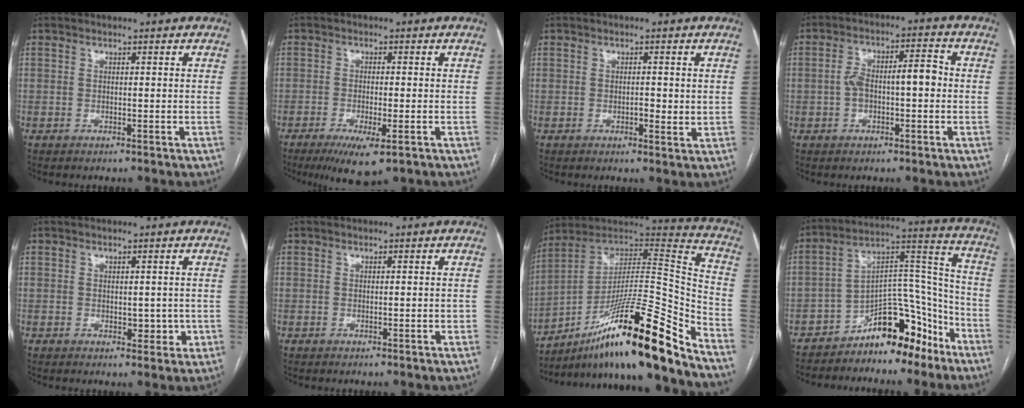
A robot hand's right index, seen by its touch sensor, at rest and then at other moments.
{"total": 6.7, "force": [-3.6, 1.1, 5.5], "torque": [-0.095, -0.018, -0.056]}
{"total": 2.3, "force": [0.0, 0.9, 2.1], "torque": [-0.030, -0.001, 0.000]}
{"total": 7.2, "force": [-0.4, 2.7, 6.7], "torque": [-0.127, 0.036, -0.007]}
{"total": 2.7, "force": [-0.3, 1.7, 2.1], "torque": [-0.021, 0.000, 0.003]}
{"total": 0.8, "force": [-0.1, 0.2, 0.8], "torque": [-0.012, -0.001, 0.000]}
{"total": 24.8, "force": [-16.9, 0.6, 18.2], "torque": [-0.262, 0.015, -0.291]}
{"total": 12.7, "force": [-9.1, 5.5, 6.9], "torque": [-0.103, 0.061, -0.147]}